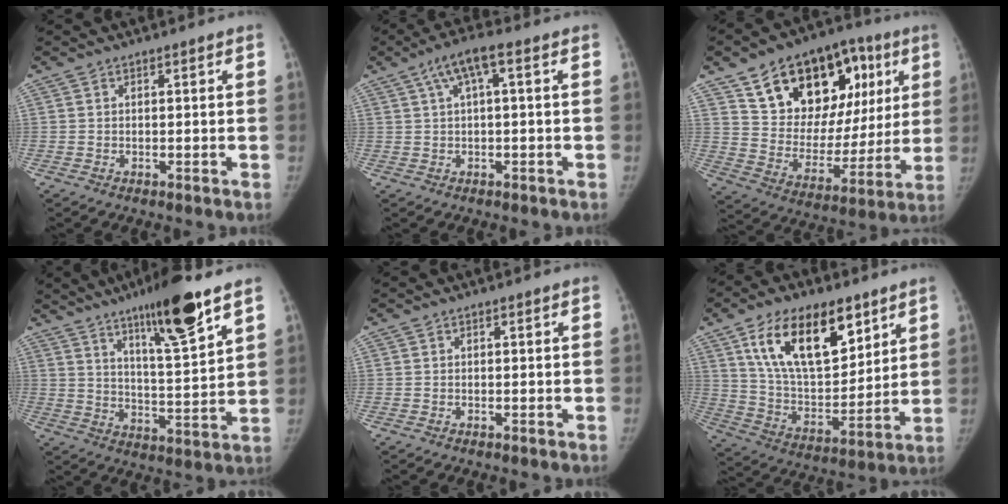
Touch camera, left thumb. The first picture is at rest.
{"total": 5.6, "force": [1.8, 1.3, 5.2], "torque": [-0.106, 0.022, 0.030]}
{"total": 25.3, "force": [11.2, 15.8, 16.4], "torque": [-0.193, 0.000, 0.185]}
{"total": 15.5, "force": [9.6, 2.2, 11.9], "torque": [-0.181, -0.055, 0.161]}
{"total": 0.0}
{"total": 20.6, "force": [10.8, 10.4, 14.2], "torque": [-0.196, -0.047, 0.199]}